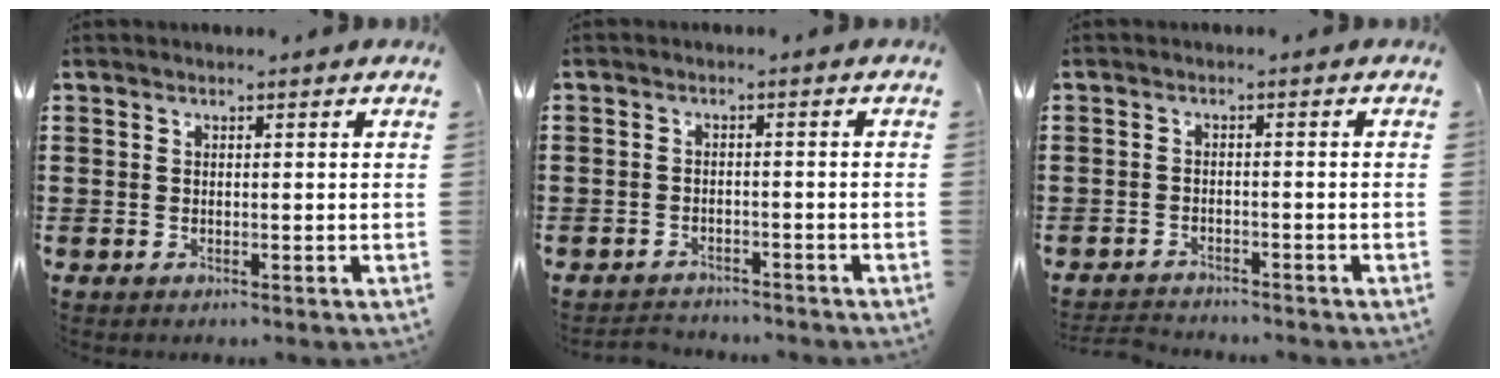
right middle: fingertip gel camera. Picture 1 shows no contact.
{"total": 2.2, "force": [-2.1, 0.5, -0.3], "torque": [-0.001, 0.001, -0.050]}
{"total": 2.1, "force": [-2.1, 0.2, -0.1], "torque": [-0.007, -0.002, -0.046]}